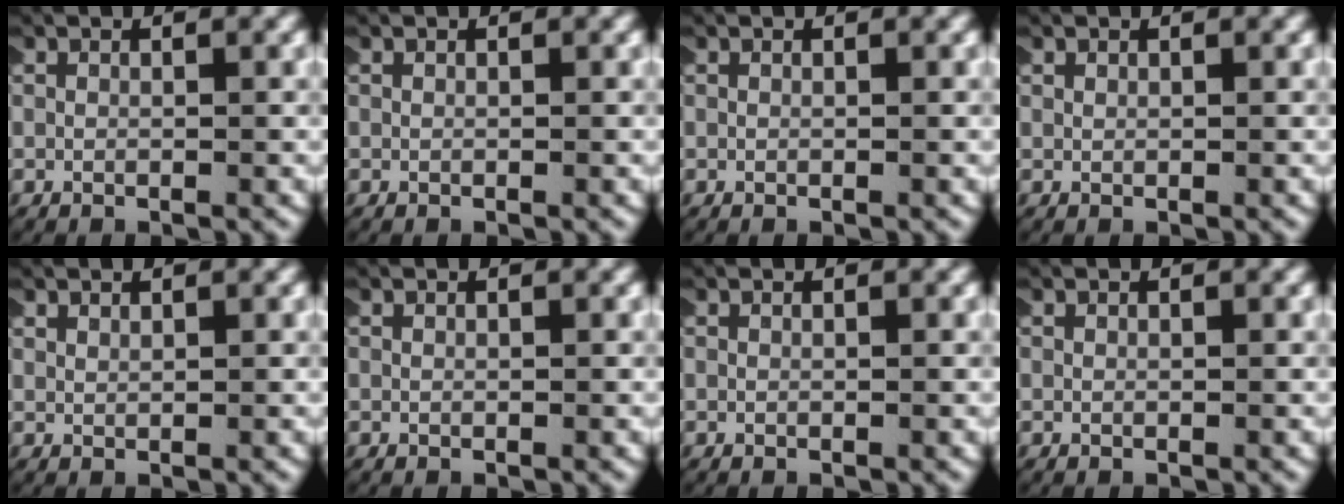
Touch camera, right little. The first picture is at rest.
{"total": 0.0}
{"total": 0.0}
{"total": 0.0}
{"total": 0.7, "force": [0.7, 0.0, 0.1], "torque": [-0.006, -0.004, 0.020]}
{"total": 0.0}
{"total": 0.0}
{"total": 0.0}